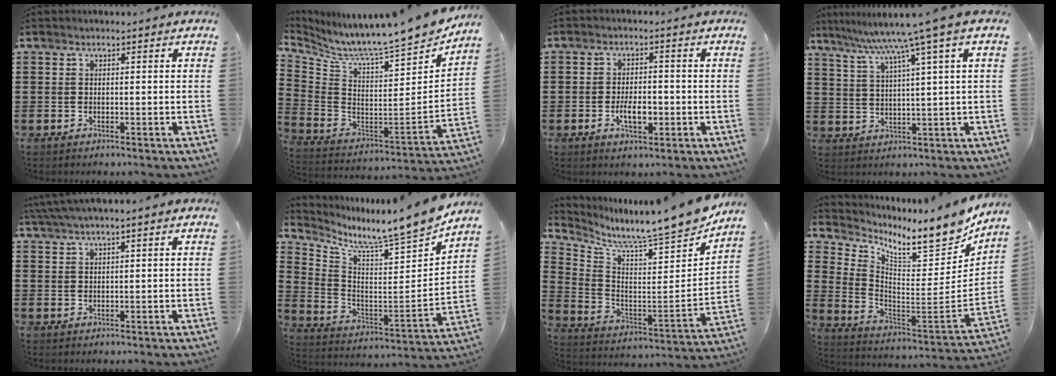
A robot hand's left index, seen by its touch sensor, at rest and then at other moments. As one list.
[{"total": 8.2, "force": [7.7, -0.7, 2.7], "torque": [-0.082, -0.082, 0.120]}, {"total": 4.5, "force": [-1.1, 2.0, 3.9], "torque": [-0.058, 0.003, -0.020]}, {"total": 7.9, "force": [5.2, -1.5, 5.8], "torque": [-0.129, -0.030, 0.082]}, {"total": 2.7, "force": [2.1, -0.2, 1.7], "torque": [-0.036, 0.001, 0.041]}, {"total": 7.9, "force": [7.4, -1.0, 2.4], "torque": [-0.070, -0.086, 0.113]}, {"total": 8.9, "force": [8.4, -0.8, 2.9], "torque": [-0.073, -0.096, 0.130]}, {"total": 9.8, "force": [8.0, 2.0, 5.3], "torque": [-0.098, -0.079, 0.130]}]